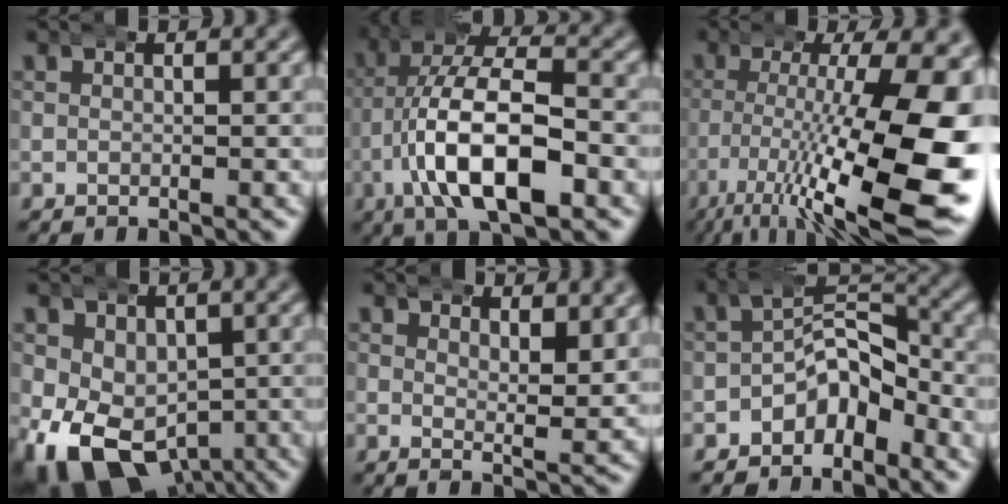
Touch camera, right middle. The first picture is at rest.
{"total": 9.6, "force": [-0.3, 5.0, 8.2], "torque": [-0.138, -0.004, -0.010]}
{"total": 14.0, "force": [-2.2, 4.6, 13.0], "torque": [-0.174, -0.023, -0.015]}
{"total": 12.1, "force": [-5.5, 9.1, 5.7], "torque": [-0.116, -0.074, -0.066]}
{"total": 3.1, "force": [2.8, 0.0, 1.3], "torque": [-0.013, -0.010, 0.045]}
{"total": 4.9, "force": [-1.8, 3.3, 3.2], "torque": [-0.025, 0.007, -0.039]}